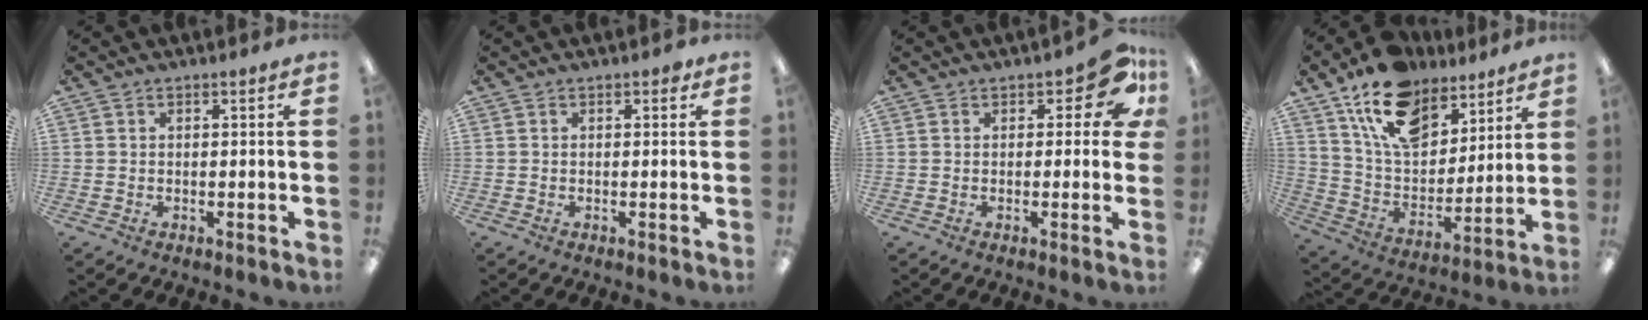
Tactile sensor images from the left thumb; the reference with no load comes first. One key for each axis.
{"total": 0.9, "fx": 0.4, "fy": 0.6, "fz": 0.6, "tx": -0.006, "ty": -0.001, "tz": 0.004}
{"total": 7.9, "fx": 3.4, "fy": 3.9, "fz": 5.9, "tx": -0.066, "ty": -0.008, "tz": 0.057}
{"total": 17.4, "fx": 11.9, "fy": 9.6, "fz": 8.3, "tx": -0.156, "ty": -0.059, "tz": 0.219}